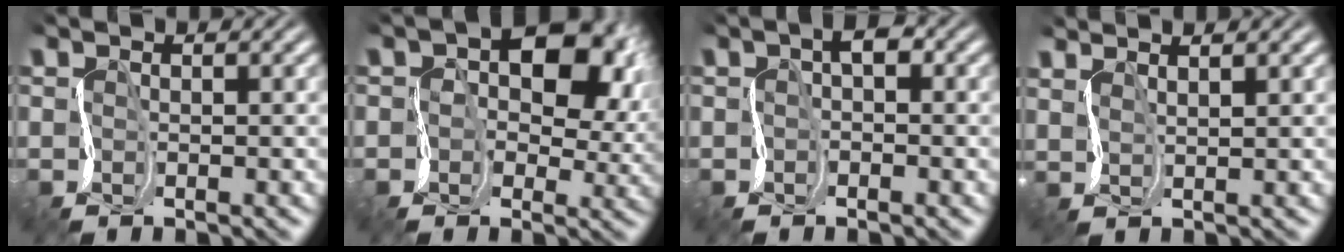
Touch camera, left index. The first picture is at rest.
{"total": 8.7, "force": [1.8, 5.1, 6.8], "torque": [-0.100, 0.019, 0.029]}
{"total": 1.0, "force": [0.3, 0.0, 1.0], "torque": [-0.022, 0.015, 0.008]}
{"total": 2.4, "force": [2.2, 0.5, 0.6], "torque": [0.000, 0.018, 0.023]}